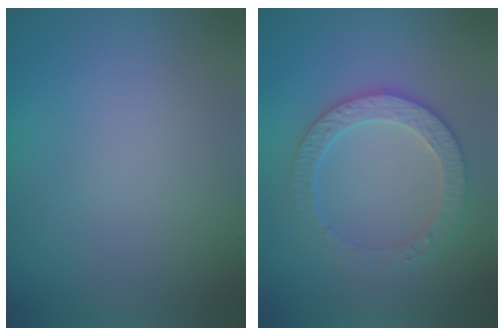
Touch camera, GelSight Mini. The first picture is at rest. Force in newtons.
{"total": 3.3, "press": 3.3, "slide": 0.6}